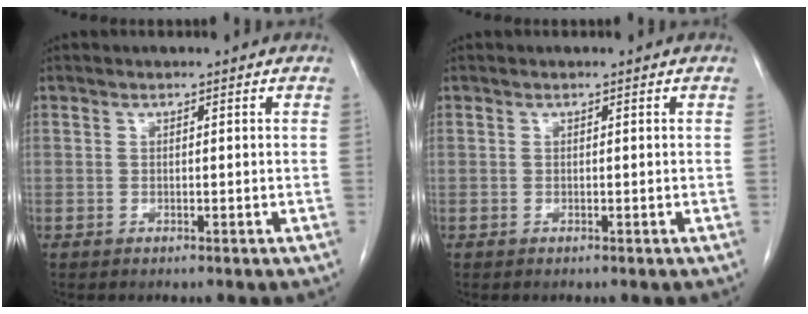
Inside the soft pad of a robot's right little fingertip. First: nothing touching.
{"total": 0.0}